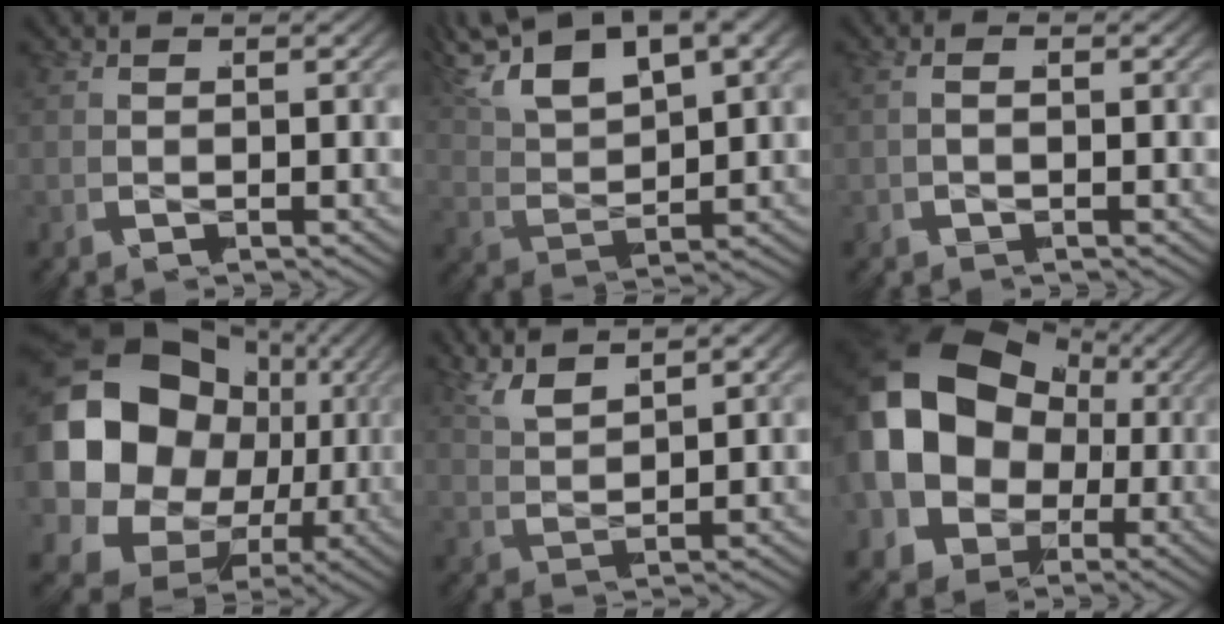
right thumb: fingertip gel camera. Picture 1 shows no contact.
{"total": 7.9, "force": [3.0, 4.7, 5.6], "torque": [-0.127, 0.015, 0.044]}
{"total": 0.6, "force": [-0.4, 0.0, 0.5], "torque": [-0.007, 0.010, -0.013]}
{"total": 22.6, "force": [0.4, 17.5, 14.3], "torque": [-0.311, -0.031, 0.009]}
{"total": 2.8, "force": [2.1, 0.5, 1.7], "torque": [-0.041, 0.010, 0.044]}
{"total": 19.0, "force": [-0.1, 14.6, 12.2], "torque": [-0.285, -0.034, 0.012]}